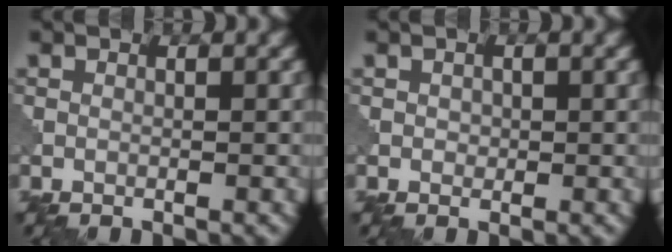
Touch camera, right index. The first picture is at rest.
{"total": 0.6, "force": [0.1, 0.6, 0.3], "torque": [-0.005, -0.001, 0.000]}